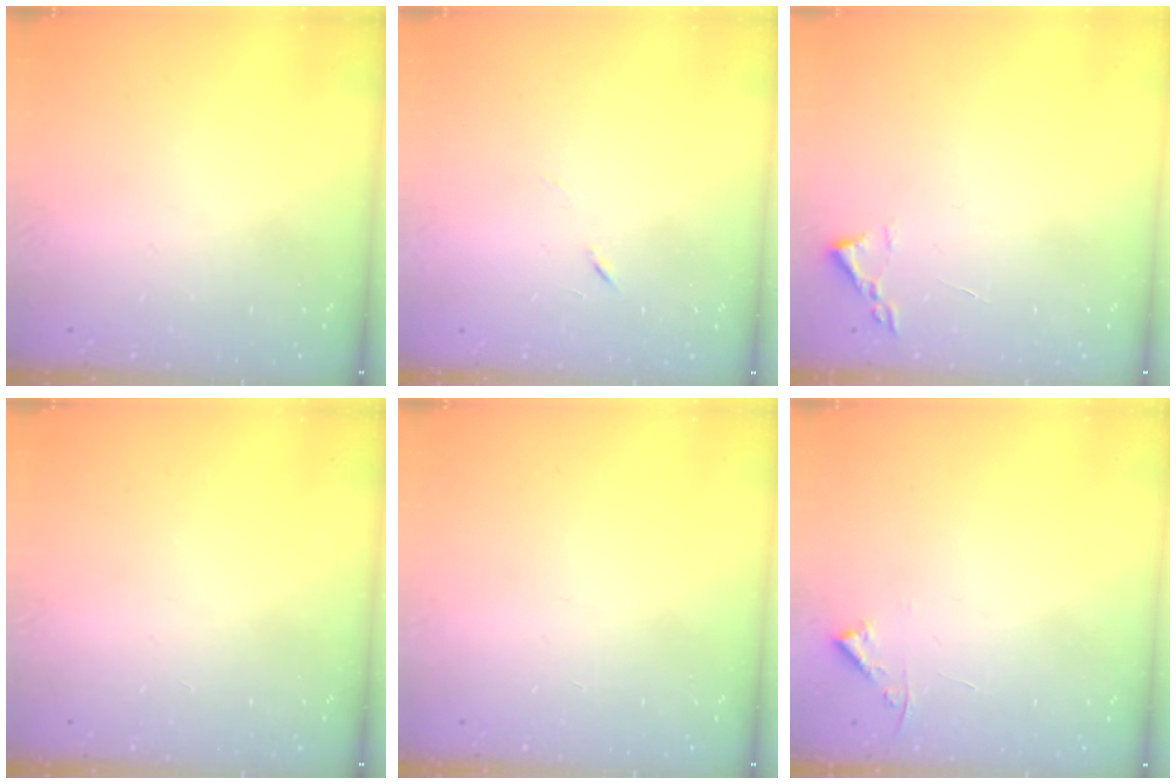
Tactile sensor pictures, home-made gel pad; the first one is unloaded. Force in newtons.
{"total": 3.8, "press": 3.7, "slide": 1.1}
{"total": 1.8, "press": 1.7, "slide": 0.2}
{"total": 0.0}
{"total": 0.0}
{"total": 3.1, "press": 3.0, "slide": 0.3}